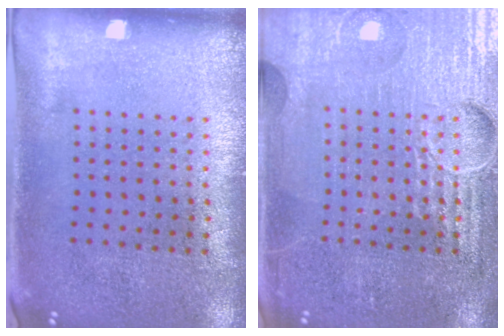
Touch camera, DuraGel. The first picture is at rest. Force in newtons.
{"total": 7.1, "press": 7.1, "slide": 0.8}